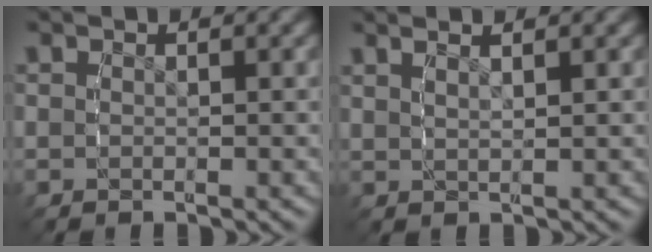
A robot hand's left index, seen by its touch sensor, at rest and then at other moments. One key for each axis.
{"total": 2.7, "fx": 1.9, "fy": 1.0, "fz": 1.7, "tx": -0.025, "ty": 0.010, "tz": 0.027}